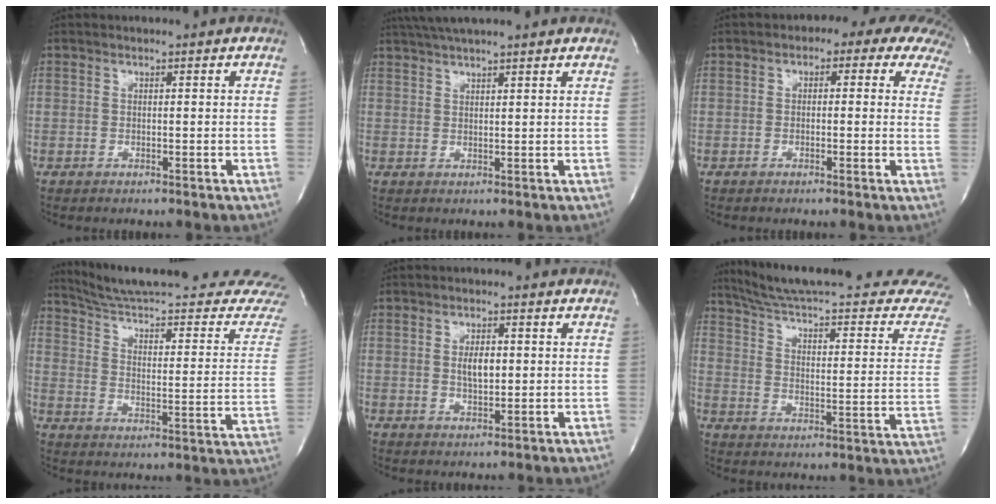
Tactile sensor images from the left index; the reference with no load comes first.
{"total": 9.1, "force": [7.8, 0.4, 4.8], "torque": [-0.083, 0.042, 0.110]}
{"total": 10.3, "force": [6.2, 4.7, 6.8], "torque": [-0.068, 0.030, 0.046]}
{"total": 26.7, "force": [25.1, -0.1, 9.1], "torque": [-0.129, -0.113, 0.323]}
{"total": 3.3, "force": [0.3, 1.3, 3.0], "torque": [-0.055, -0.001, 0.008]}
{"total": 27.2, "force": [25.0, 0.8, 10.8], "torque": [-0.160, -0.094, 0.319]}